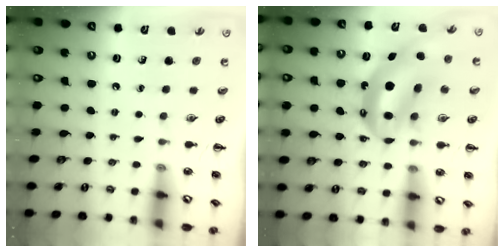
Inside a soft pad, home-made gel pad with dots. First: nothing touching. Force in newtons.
{"total": 12.5, "press": 12.0, "slide": 3.2}